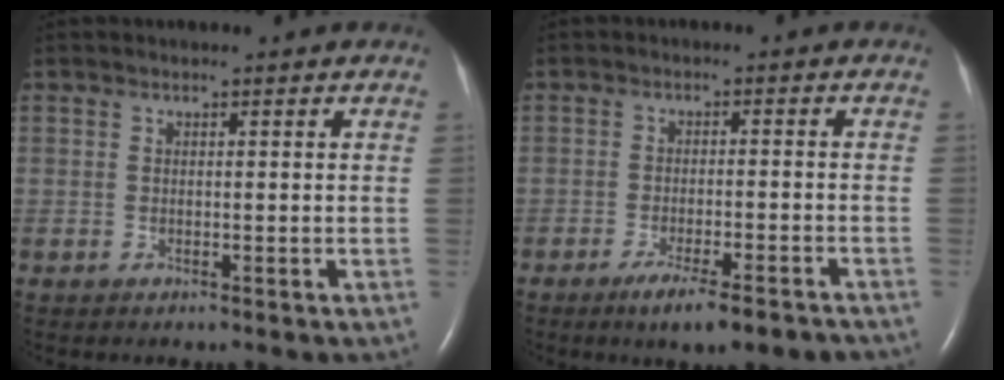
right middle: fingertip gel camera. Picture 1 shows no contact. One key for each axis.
{"total": 8.4, "fx": -6.3, "fy": 1.1, "fz": 5.5, "tx": -0.073, "ty": -0.013, "tz": -0.088}